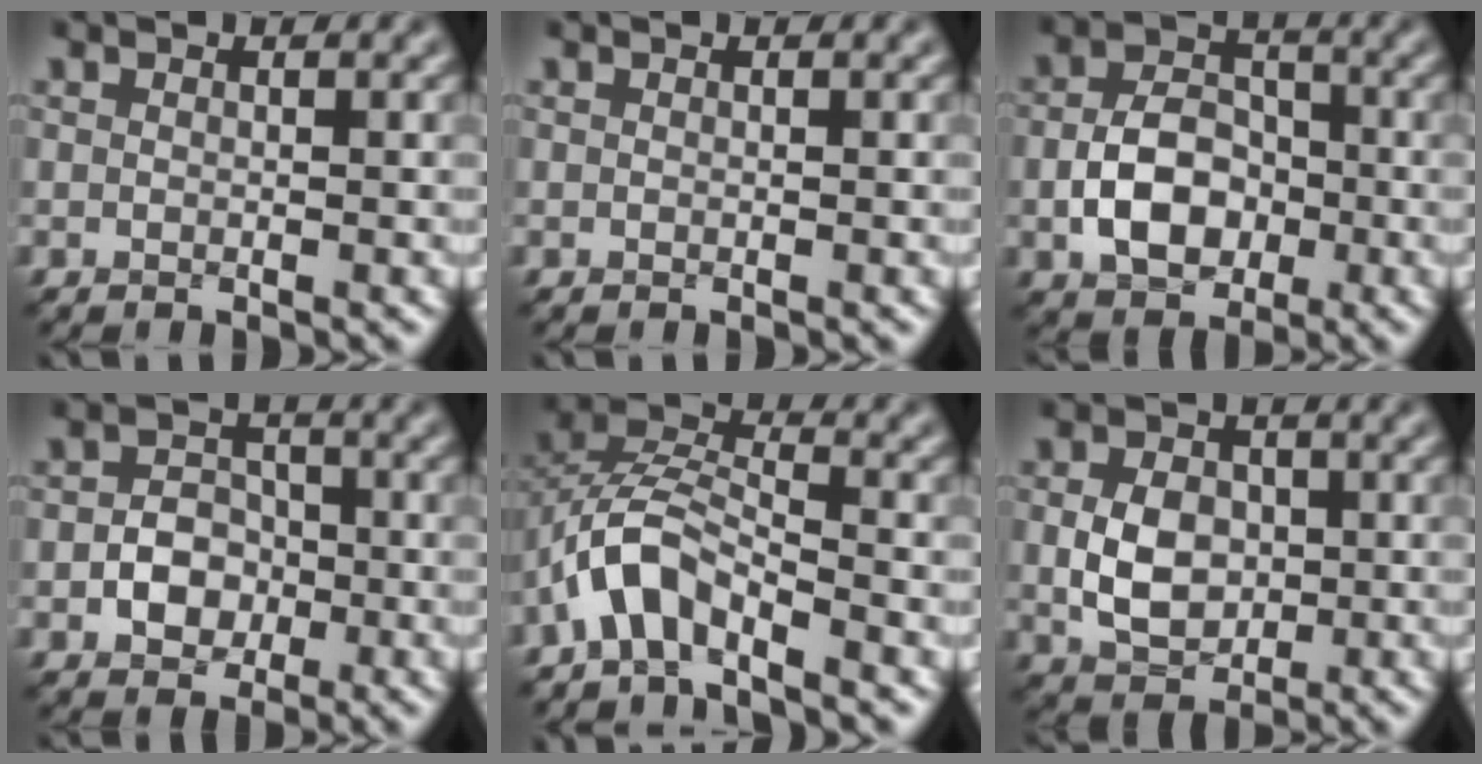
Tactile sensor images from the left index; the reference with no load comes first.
{"total": 0.0}
{"total": 5.6, "force": [-1.6, 3.9, 3.8], "torque": [-0.067, 0.002, -0.031]}
{"total": 3.4, "force": [-1.2, 2.6, 1.9], "torque": [-0.025, 0.002, -0.023]}
{"total": 4.7, "force": [-3.1, 1.8, 3.0], "torque": [-0.060, 0.018, -0.068]}
{"total": 4.6, "force": [-0.3, 3.4, 3.1], "torque": [-0.064, -0.004, -0.006]}